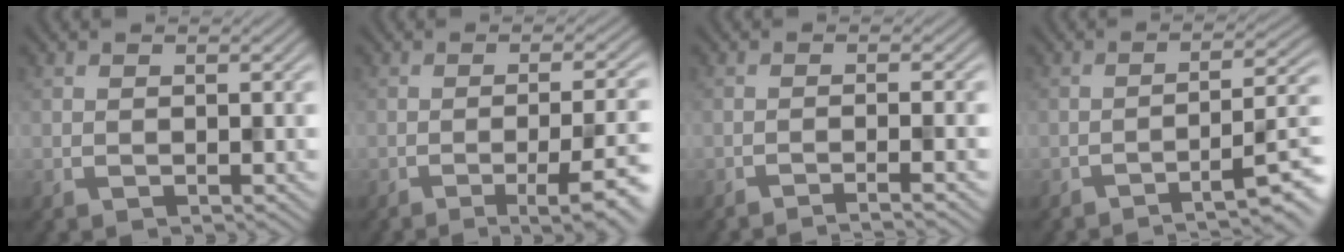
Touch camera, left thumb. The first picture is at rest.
{"total": 7.9, "force": [-3.3, 1.8, 7.0], "torque": [-0.102, -0.007, -0.036]}
{"total": 3.7, "force": [-2.5, 0.3, 2.7], "torque": [-0.031, 0.015, -0.049]}
{"total": 8.0, "force": [-4.7, 1.4, 6.4], "torque": [-0.090, 0.012, -0.063]}